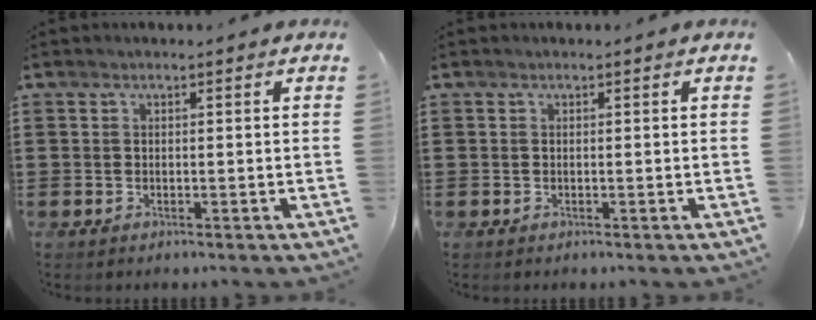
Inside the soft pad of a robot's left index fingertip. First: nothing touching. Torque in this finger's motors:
{"motor_torque": [0.09, 0.00, -0.02, 0.00]}